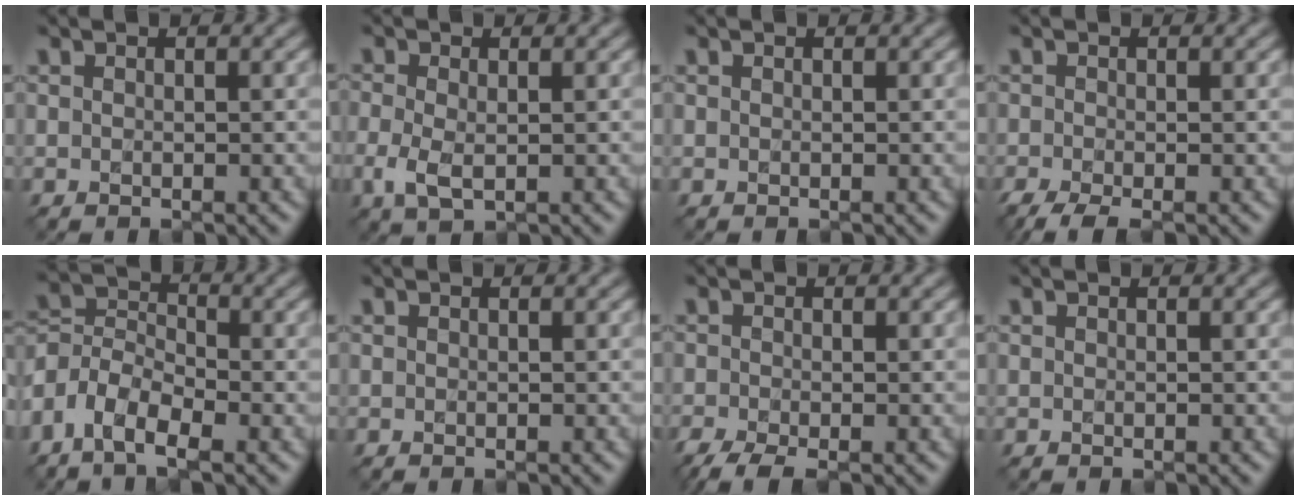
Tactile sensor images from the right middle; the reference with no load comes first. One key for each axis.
{"total": 2.6, "fx": -0.9, "fy": 1.4, "fz": 2.0, "tx": -0.051, "ty": -0.011, "tz": -0.015}
{"total": 0.0}
{"total": 2.9, "fx": -2.0, "fy": 0.6, "fz": 1.9, "tx": -0.039, "ty": -0.006, "tz": -0.039}
{"total": 5.5, "fx": -3.9, "fy": 2.7, "fz": 2.8, "tx": -0.057, "ty": -0.003, "tz": -0.084}
{"total": 0.0}
{"total": 3.2, "fx": -2.4, "fy": 0.7, "fz": 2.0, "tx": -0.041, "ty": -0.008, "tz": -0.048}
{"total": 0.0}